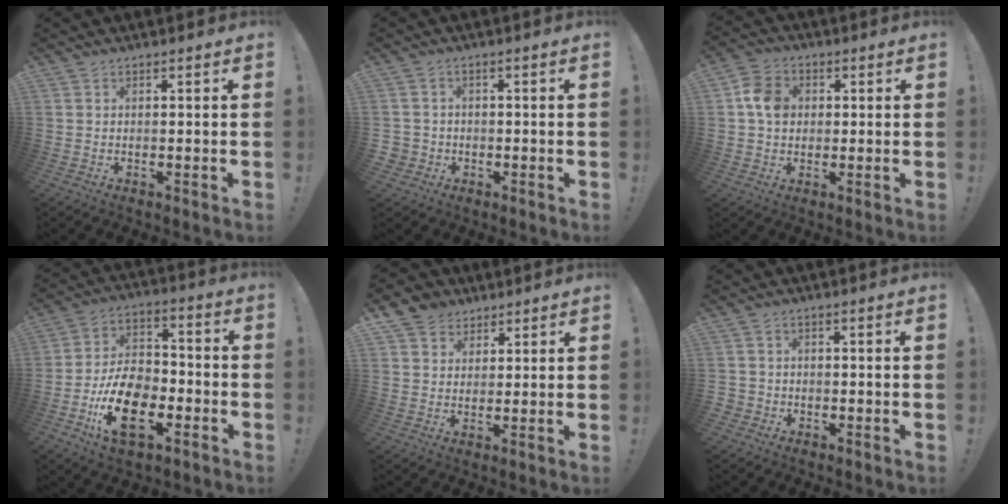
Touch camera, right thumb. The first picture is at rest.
{"total": 2.9, "force": [-0.5, 2.8, 0.9], "torque": [-0.015, 0.001, -0.010]}
{"total": 8.6, "force": [1.1, 7.0, 4.9], "torque": [-0.073, 0.012, 0.022]}
{"total": 17.8, "force": [-7.4, 10.9, 12.0], "torque": [-0.207, 0.050, -0.121]}
{"total": 6.7, "force": [4.0, 5.3, 0.7], "torque": [-0.006, -0.028, 0.079]}
{"total": 2.0, "force": [-0.8, 1.7, 0.6], "torque": [-0.009, 0.003, -0.014]}